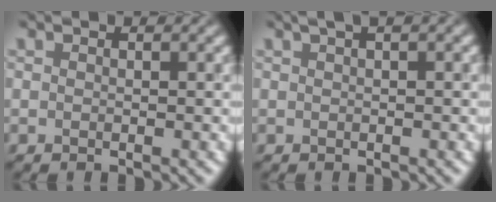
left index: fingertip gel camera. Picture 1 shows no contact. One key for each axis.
{"total": 2.6, "fx": 1.2, "fy": 0.7, "fz": 2.2, "tx": -0.027, "ty": 0.008, "tz": 0.006}